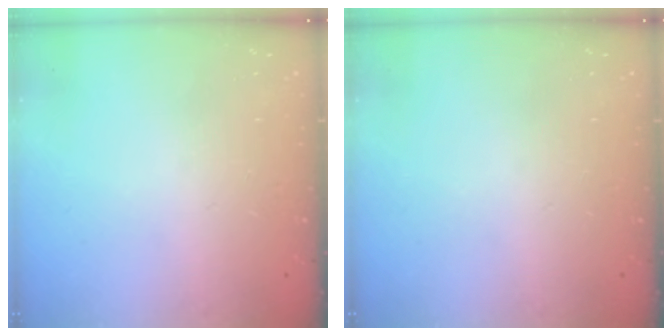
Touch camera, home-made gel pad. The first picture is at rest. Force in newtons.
{"total": 0.0}